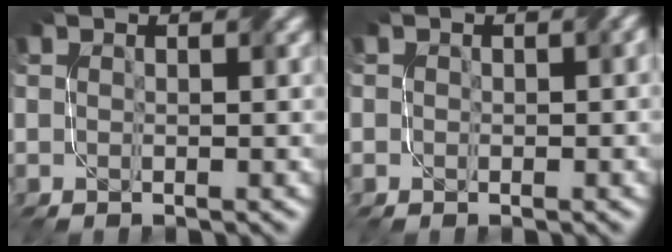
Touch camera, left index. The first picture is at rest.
{"total": 1.1, "force": [0.1, 0.9, 0.6], "torque": [-0.003, 0.000, 0.005]}